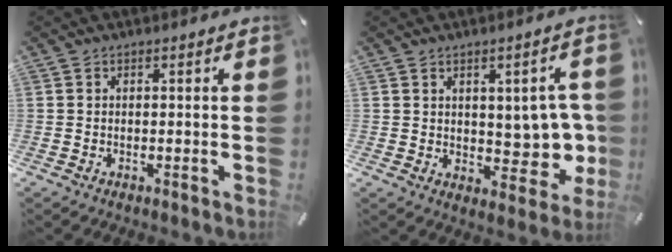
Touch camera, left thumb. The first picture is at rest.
{"total": 8.0, "force": [1.6, 5.5, 5.7], "torque": [-0.049, -0.016, 0.031]}